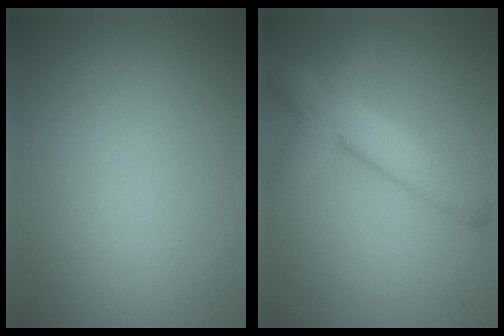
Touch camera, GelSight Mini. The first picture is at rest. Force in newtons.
{"total": 5.1, "press": 5.1, "slide": 0.2}